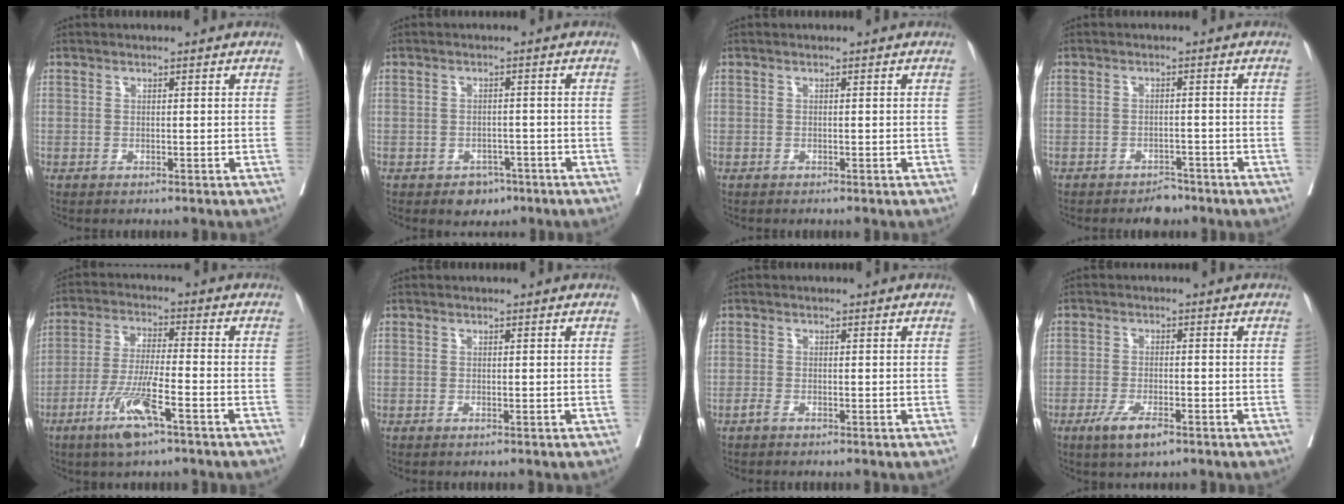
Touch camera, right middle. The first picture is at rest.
{"total": 3.3, "force": [-2.1, 2.2, 1.2], "torque": [-0.012, 0.005, -0.023]}
{"total": 0.0}
{"total": 3.0, "force": [-2.5, 1.3, 1.0], "torque": [-0.018, 0.000, -0.036]}
{"total": 9.4, "force": [-5.1, 0.7, 7.9], "torque": [-0.159, -0.016, -0.094]}
{"total": 0.0}
{"total": 0.7, "force": [-0.5, 0.1, 0.4], "torque": [-0.007, 0.000, -0.011]}
{"total": 4.9, "force": [-2.9, 1.2, 3.7], "torque": [-0.076, -0.008, -0.047]}